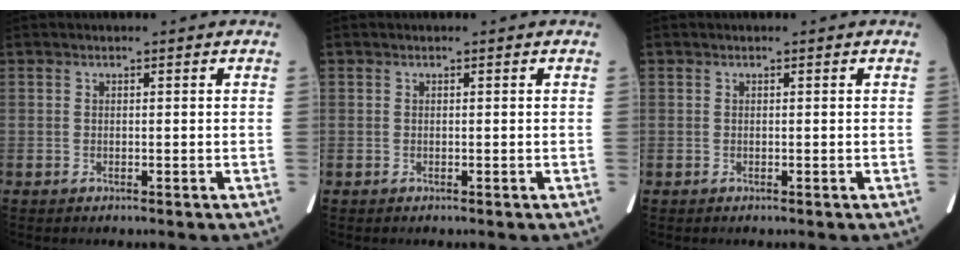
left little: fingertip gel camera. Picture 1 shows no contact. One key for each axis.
{"total": 0.0}
{"total": 0.0}